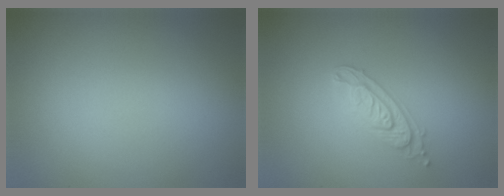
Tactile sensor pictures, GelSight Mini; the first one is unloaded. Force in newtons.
{"total": 2.6, "press": 2.4, "slide": 1.0}